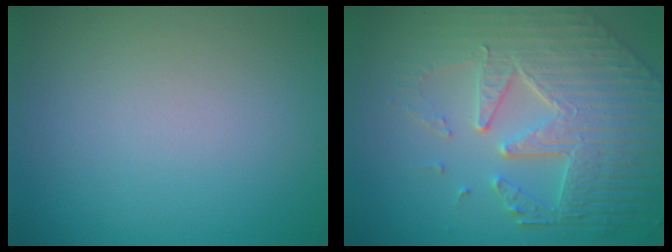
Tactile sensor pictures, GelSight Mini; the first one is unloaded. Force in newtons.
{"total": 8.2, "press": 5.9, "slide": 5.6}